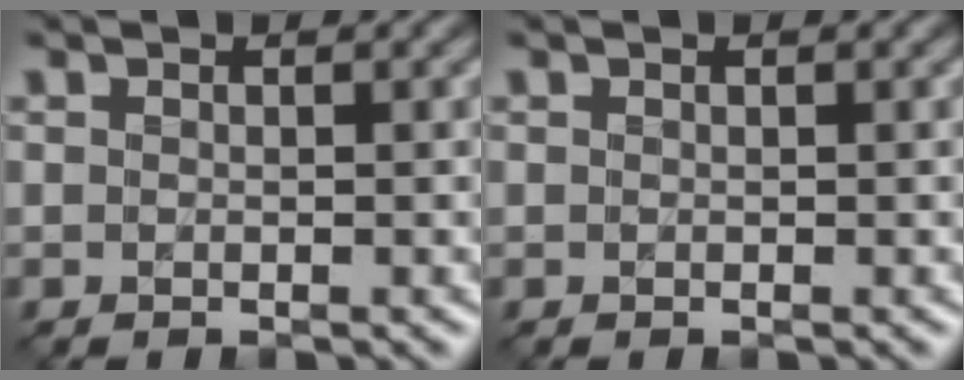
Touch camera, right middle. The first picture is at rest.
{"total": 0.0}